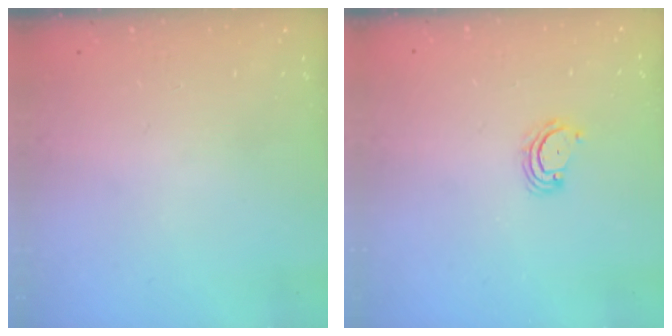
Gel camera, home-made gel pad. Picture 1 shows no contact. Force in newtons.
{"total": 3.8, "press": 3.8, "slide": 0.5}